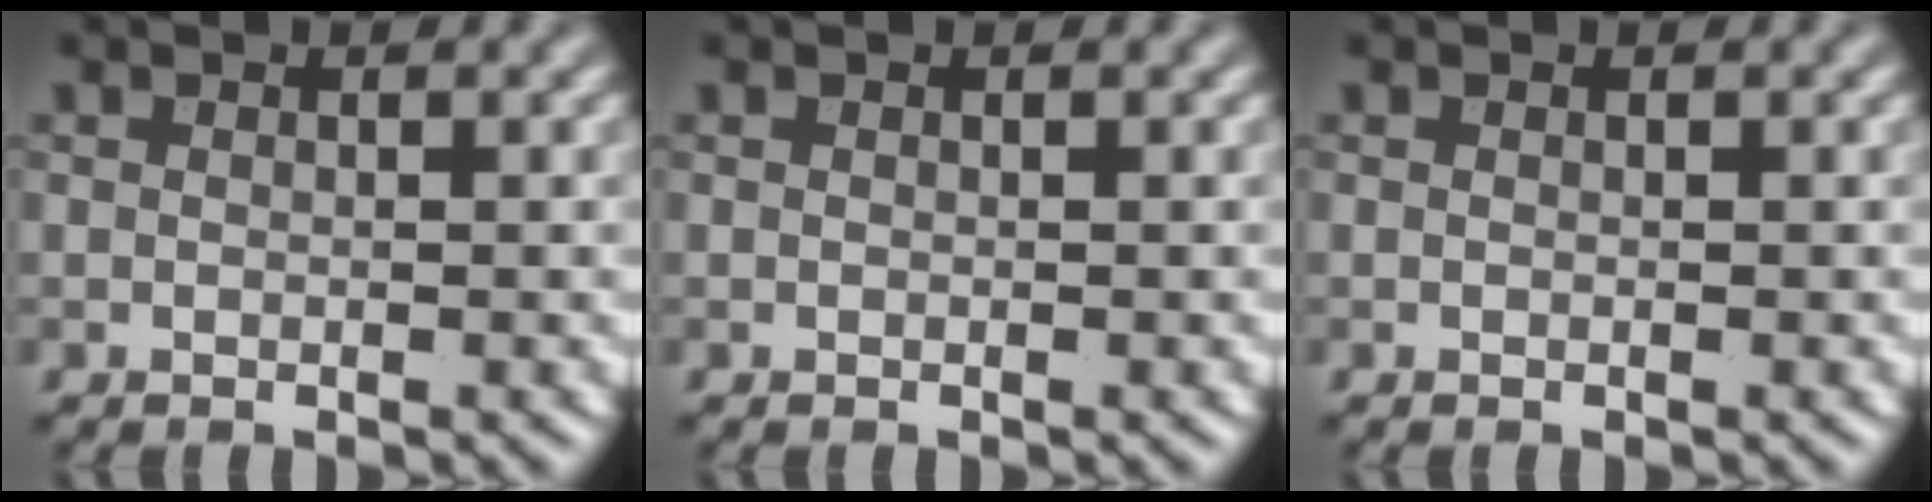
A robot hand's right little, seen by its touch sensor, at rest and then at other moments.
{"total": 0.0}
{"total": 0.0}